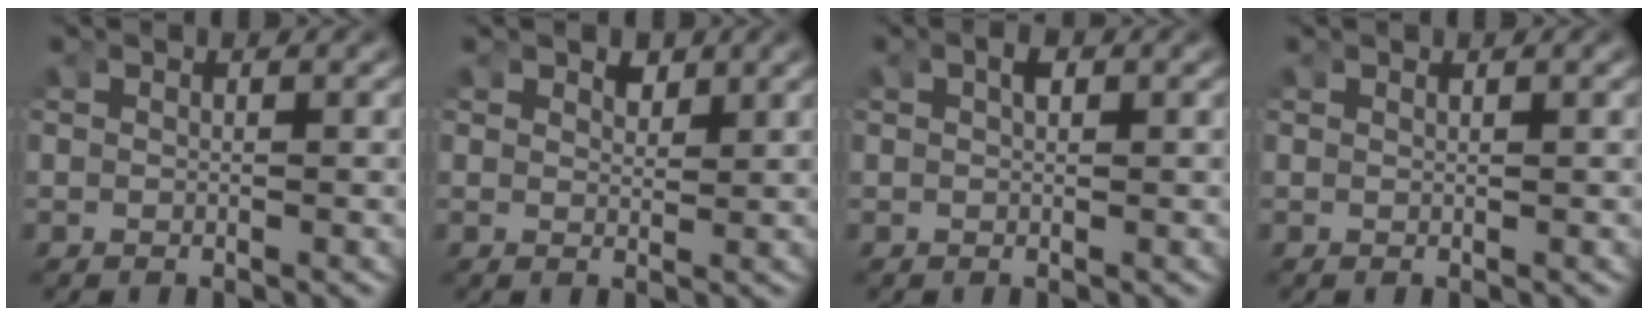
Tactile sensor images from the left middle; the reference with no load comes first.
{"total": 1.2, "force": [1.1, 0.3, 0.4], "torque": [-0.008, -0.011, 0.025]}
{"total": 0.9, "force": [0.4, 0.3, 0.7], "torque": [-0.013, 0.003, 0.008]}
{"total": 0.5, "force": [0.5, -0.3, 0.0], "torque": [0.002, -0.002, 0.009]}